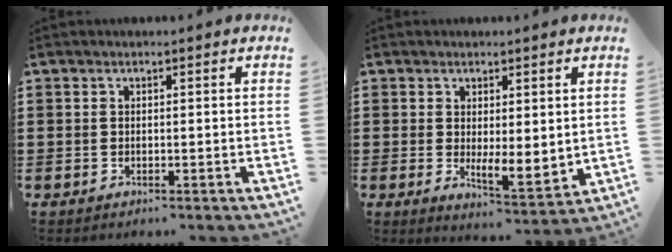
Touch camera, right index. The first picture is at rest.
{"total": 3.1, "force": [1.0, 1.3, 2.6], "torque": [-0.045, -0.004, 0.017]}